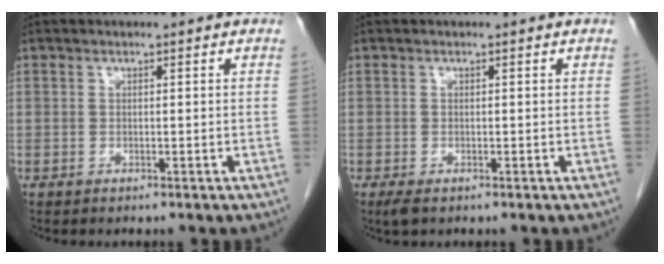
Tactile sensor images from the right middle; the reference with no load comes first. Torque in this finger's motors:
{"motor_torque": [0.40, -0.20, 0.00, 0.02]}